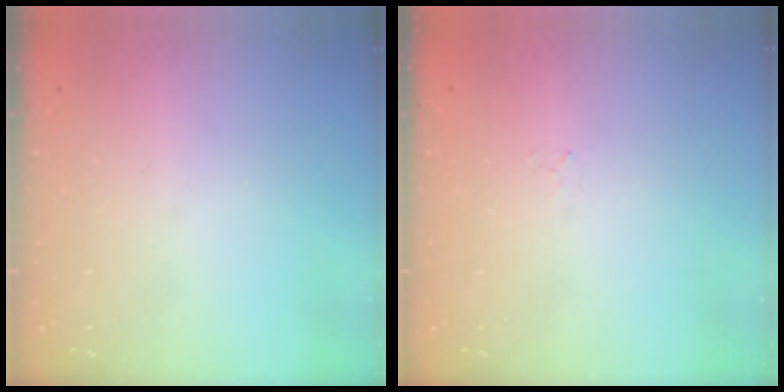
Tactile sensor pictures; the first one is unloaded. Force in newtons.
{"total": 1.5, "press": 1.5, "slide": 0.2}